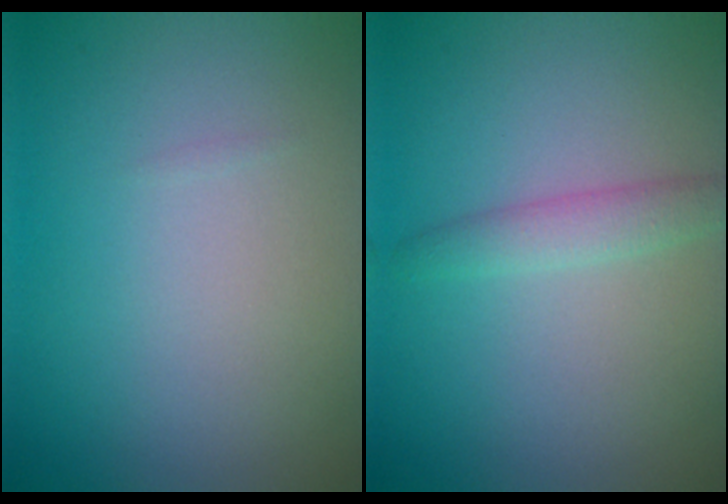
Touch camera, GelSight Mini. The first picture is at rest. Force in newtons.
{"total": 1.8, "press": 1.8, "slide": 0.1}